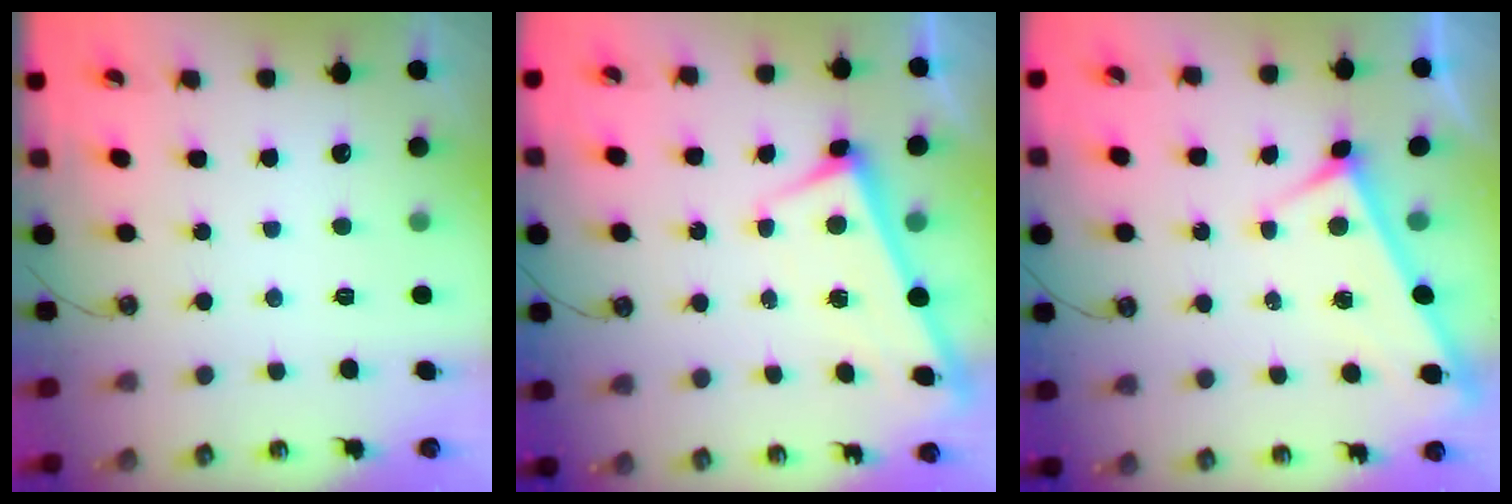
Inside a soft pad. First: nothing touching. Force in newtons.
{"total": 2.8, "press": 2.8, "slide": 0.5}
{"total": 4.6, "press": 4.6, "slide": 0.1}